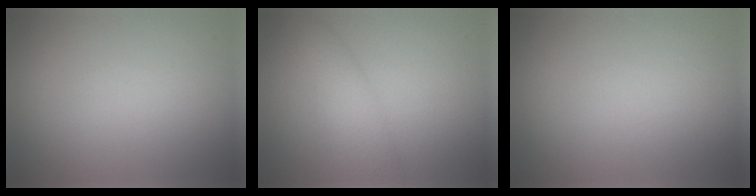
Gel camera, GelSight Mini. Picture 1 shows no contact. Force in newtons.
{"total": 2.9, "press": 2.9, "slide": 0.0}
{"total": 0.0}